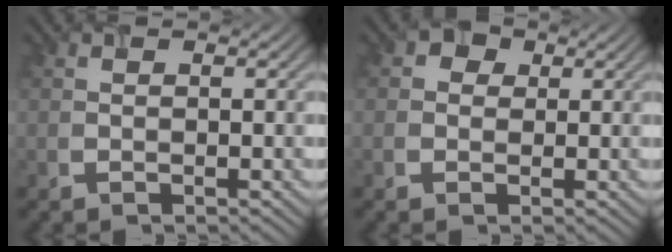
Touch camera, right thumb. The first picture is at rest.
{"total": 2.1, "force": [0.6, 1.9, 0.5], "torque": [-0.003, -0.002, 0.003]}